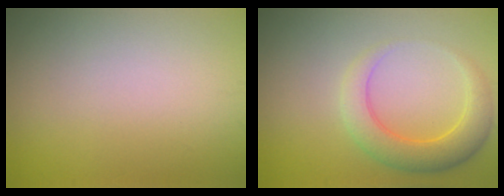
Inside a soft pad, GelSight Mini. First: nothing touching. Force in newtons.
{"total": 4.3, "press": 4.3, "slide": 0.2}